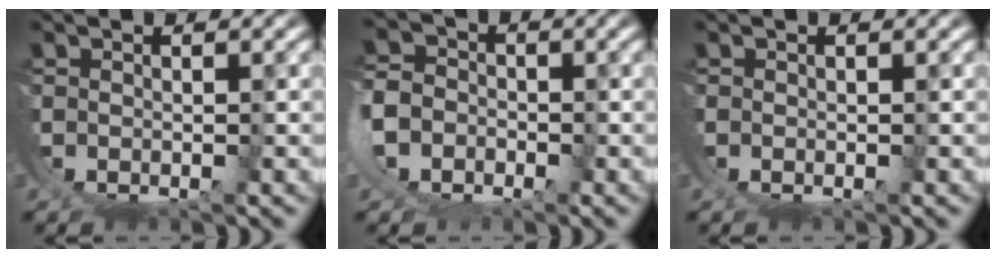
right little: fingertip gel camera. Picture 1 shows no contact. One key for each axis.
{"total": 3.0, "fx": -0.8, "fy": 2.6, "fz": 1.4, "tx": -0.045, "ty": -0.018, "tz": -0.012}
{"total": 0.0}